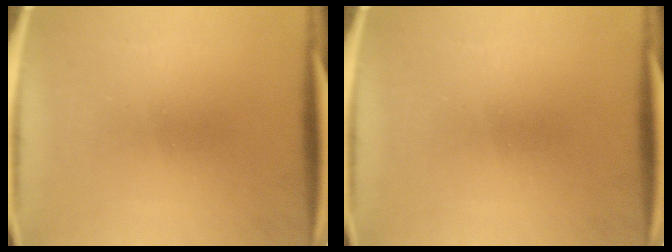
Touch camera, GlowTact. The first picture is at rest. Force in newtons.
{"total": 0.0}